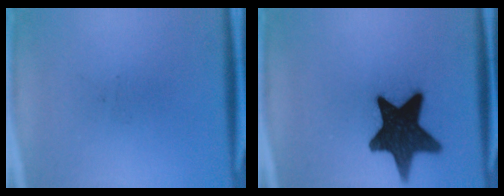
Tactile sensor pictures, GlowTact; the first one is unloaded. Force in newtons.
{"total": 16.1}